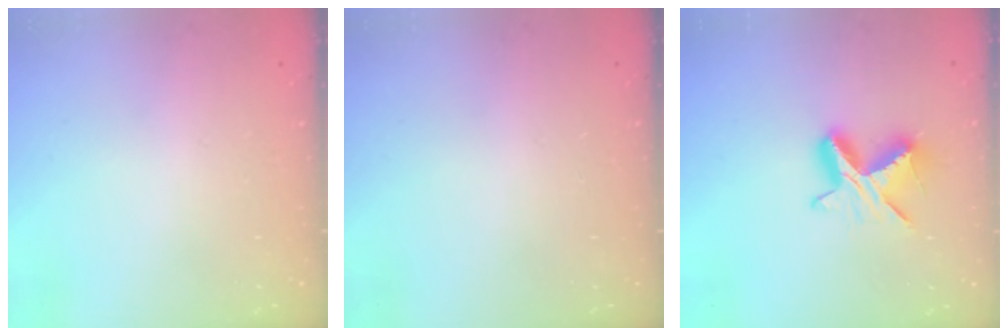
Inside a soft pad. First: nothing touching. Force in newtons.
{"total": 0.0}
{"total": 8.5, "press": 8.5, "slide": 0.4}